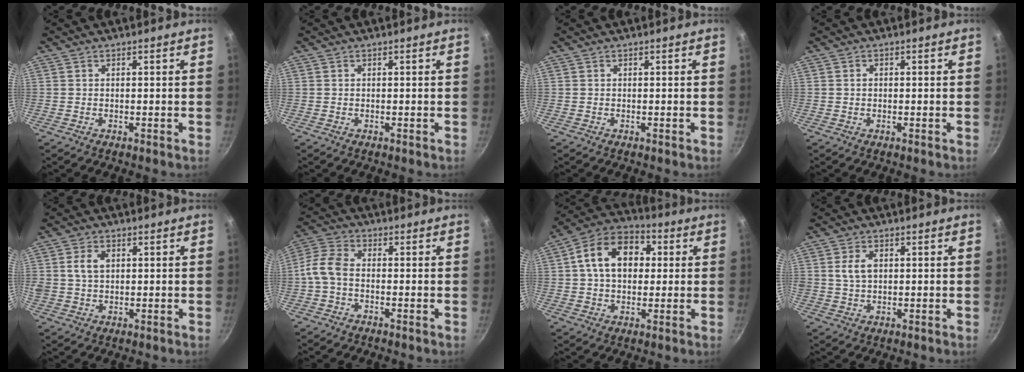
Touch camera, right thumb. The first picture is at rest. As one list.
[{"total": 0.0}, {"total": 0.0}, {"total": 0.8, "force": [0.0, 0.7, 0.4], "torque": [-0.006, 0.004, 0.001]}, {"total": 4.6, "force": [1.1, 3.2, 3.1], "torque": [-0.047, 0.002, 0.018]}, {"total": 5.9, "force": [-1.4, 3.7, 4.3], "torque": [-0.097, 0.026, -0.044]}, {"total": 14.3, "force": [2.4, 10.2, 9.8], "torque": [-0.126, 0.025, 0.021]}, {"total": 4.4, "force": [0.9, 3.0, 3.1], "torque": [-0.050, 0.003, 0.016]}]